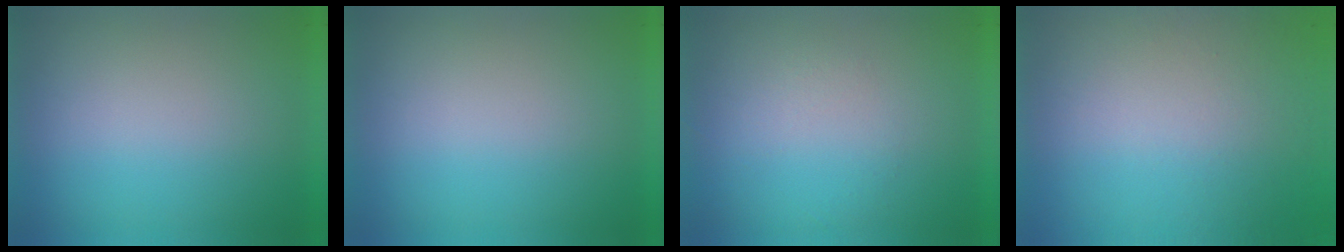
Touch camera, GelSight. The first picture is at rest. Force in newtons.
{"total": 0.0}
{"total": 1.2}
{"total": 8.1}